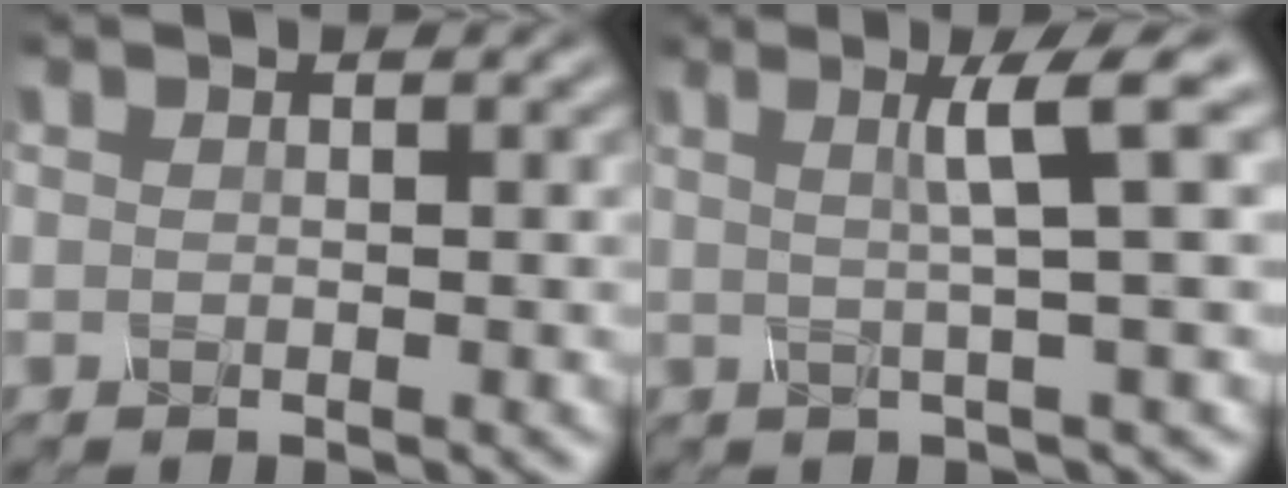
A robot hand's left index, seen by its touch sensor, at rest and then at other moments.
{"total": 5.1, "force": [1.3, 0.5, 4.9], "torque": [-0.073, 0.016, 0.019]}